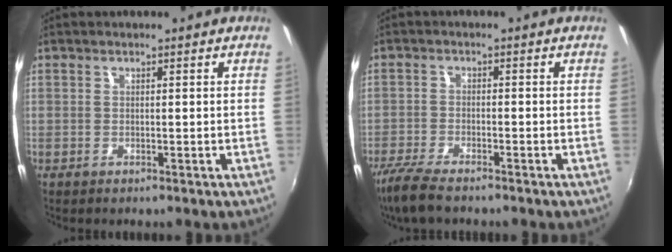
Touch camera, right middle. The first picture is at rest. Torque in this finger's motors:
{"motor_torque": [0.35, -0.34, 0.05, 0.04]}